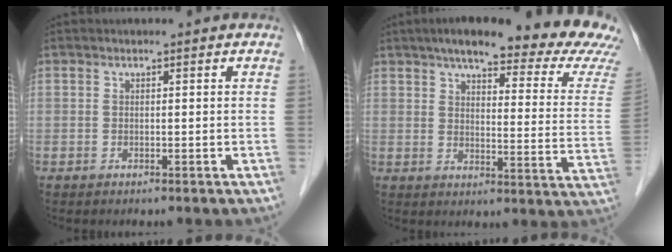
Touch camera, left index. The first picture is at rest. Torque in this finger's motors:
{"motor_torque": [1.11, -1.02, 0.74, 0.15]}